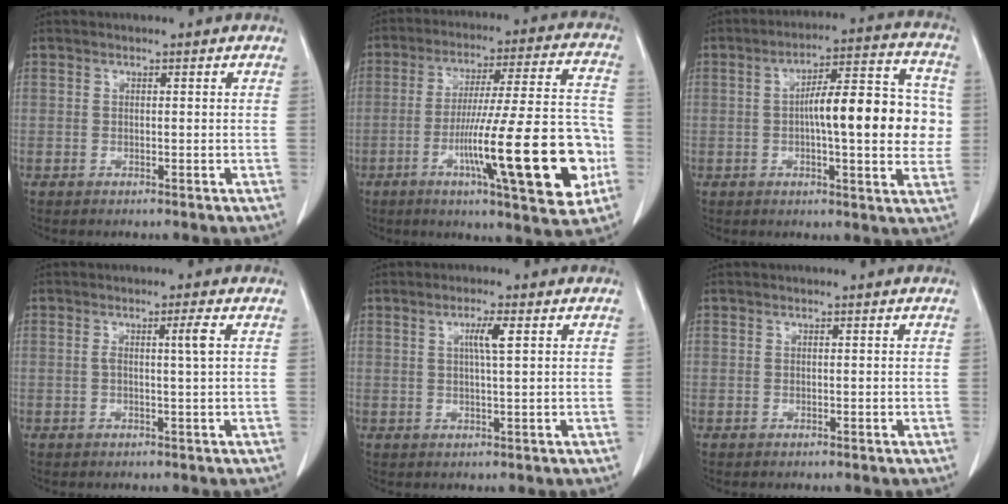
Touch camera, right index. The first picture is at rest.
{"total": 21.5, "force": [-6.6, 2.1, 20.4], "torque": [-0.286, 0.002, -0.093]}
{"total": 15.1, "force": [0.0, 3.7, 14.6], "torque": [-0.208, 0.031, -0.002]}
{"total": 2.5, "force": [0.5, -0.6, 2.4], "torque": [-0.044, 0.001, 0.010]}
{"total": 3.2, "force": [1.0, -0.2, 3.0], "torque": [-0.055, 0.000, 0.017]}
{"total": 0.0}